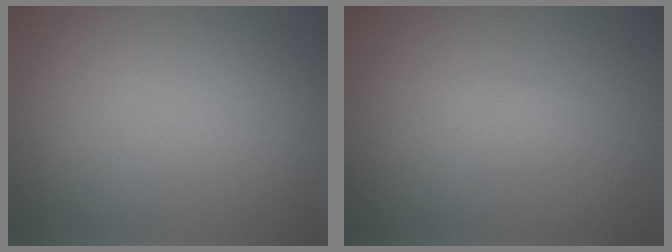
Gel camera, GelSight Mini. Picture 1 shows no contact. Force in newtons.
{"total": 0.9, "press": 0.9, "slide": 0.0}